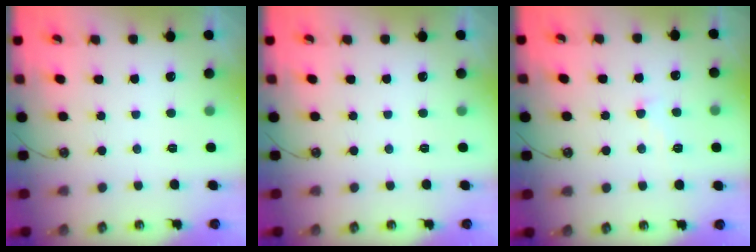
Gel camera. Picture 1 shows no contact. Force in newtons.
{"total": 0.0}
{"total": 0.8, "press": 0.4, "slide": 0.7}